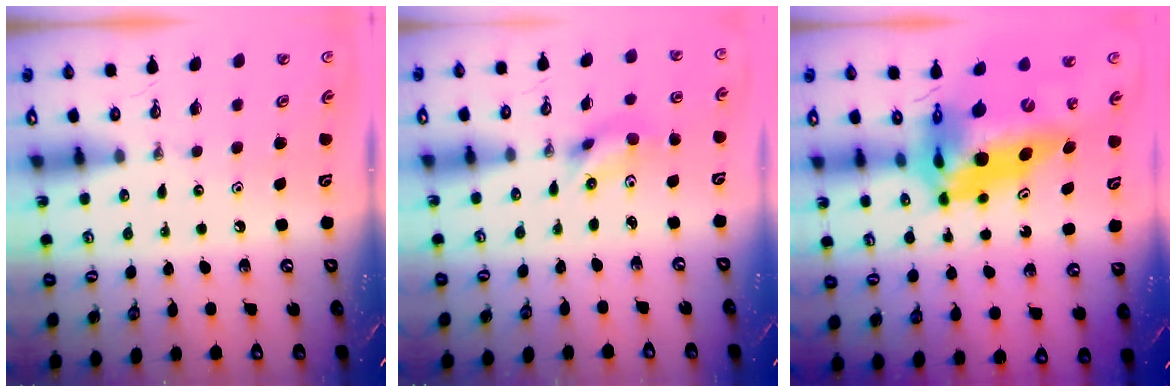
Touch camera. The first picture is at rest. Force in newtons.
{"total": 6.9, "press": 2.5, "slide": 6.5}
{"total": 19.6, "press": 19.5, "slide": 2.0}